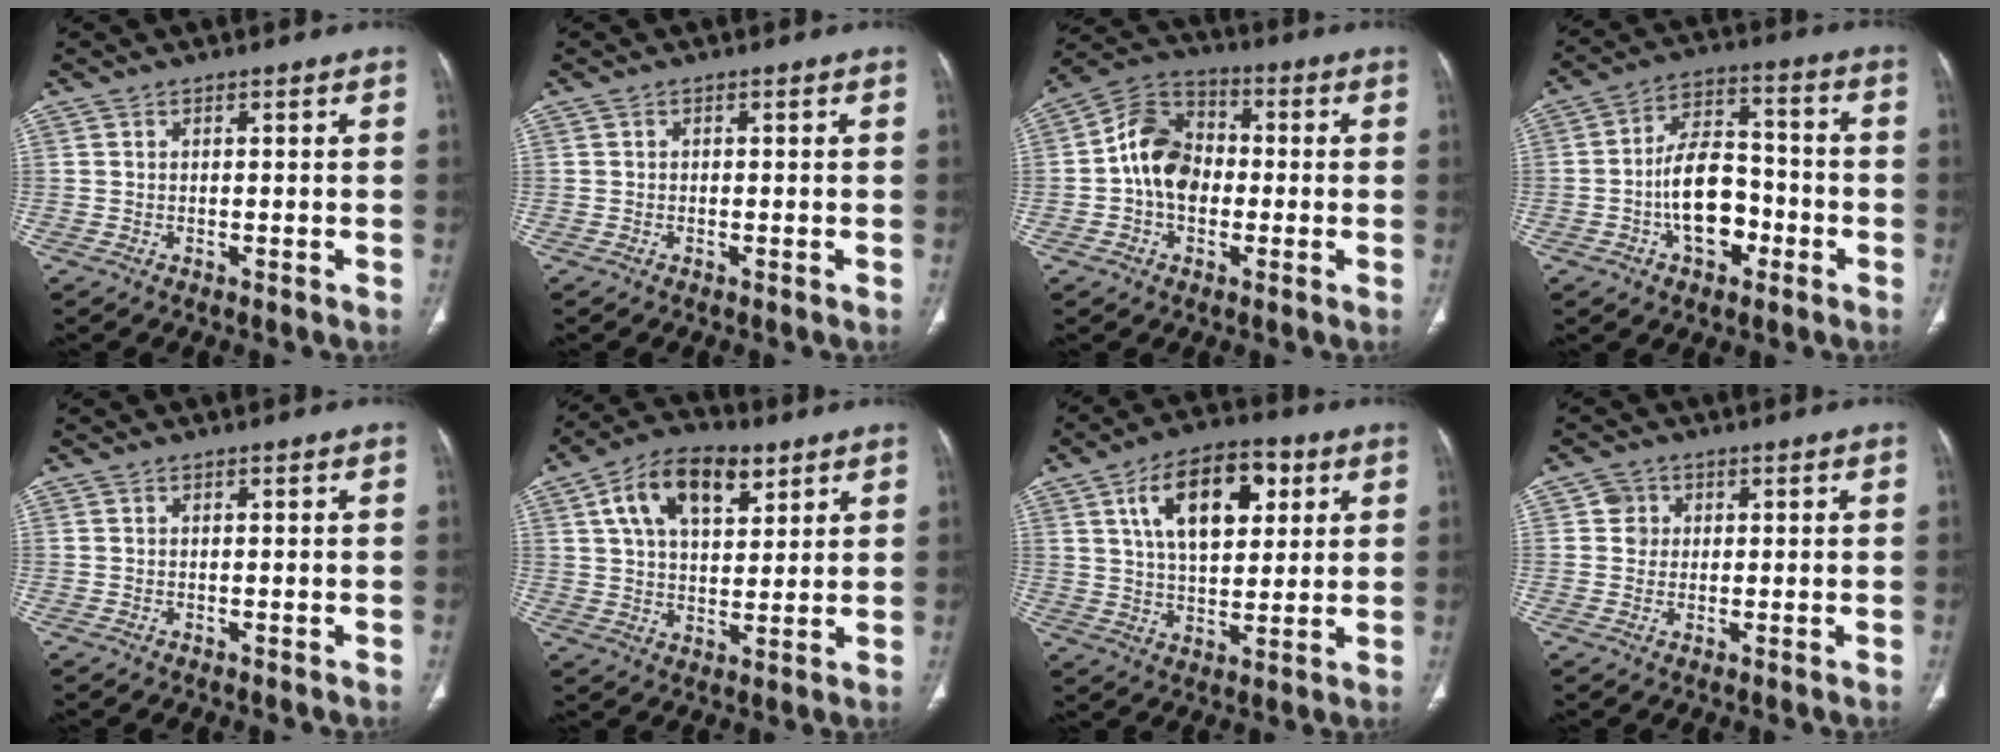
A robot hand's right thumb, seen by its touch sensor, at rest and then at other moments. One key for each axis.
{"total": 0.0}
{"total": 11.6, "fx": -0.7, "fy": 8.7, "fz": 7.6, "tx": -0.117, "ty": 0.034, "tz": -0.026}
{"total": 12.2, "fx": -3.7, "fy": 7.5, "fz": 8.9, "tx": -0.124, "ty": 0.042, "tz": -0.065}
{"total": 0.0}
{"total": 14.3, "fx": 6.6, "fy": 8.0, "fz": 9.9, "tx": -0.144, "ty": -0.006, "tz": 0.112}
{"total": 15.8, "fx": 5.8, "fy": 8.6, "fz": 12.0, "tx": -0.167, "ty": -0.006, "tz": 0.096}
{"total": 2.9, "fx": 0.7, "fy": 2.8, "fz": 0.4, "tx": 0.012, "ty": 0.002, "tz": 0.008}